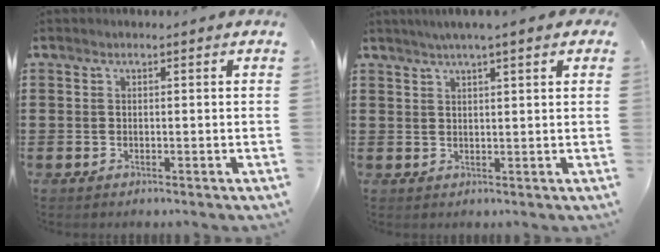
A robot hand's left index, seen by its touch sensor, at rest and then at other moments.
{"total": 2.9, "force": [2.1, 0.4, 2.0], "torque": [-0.043, 0.009, 0.037]}